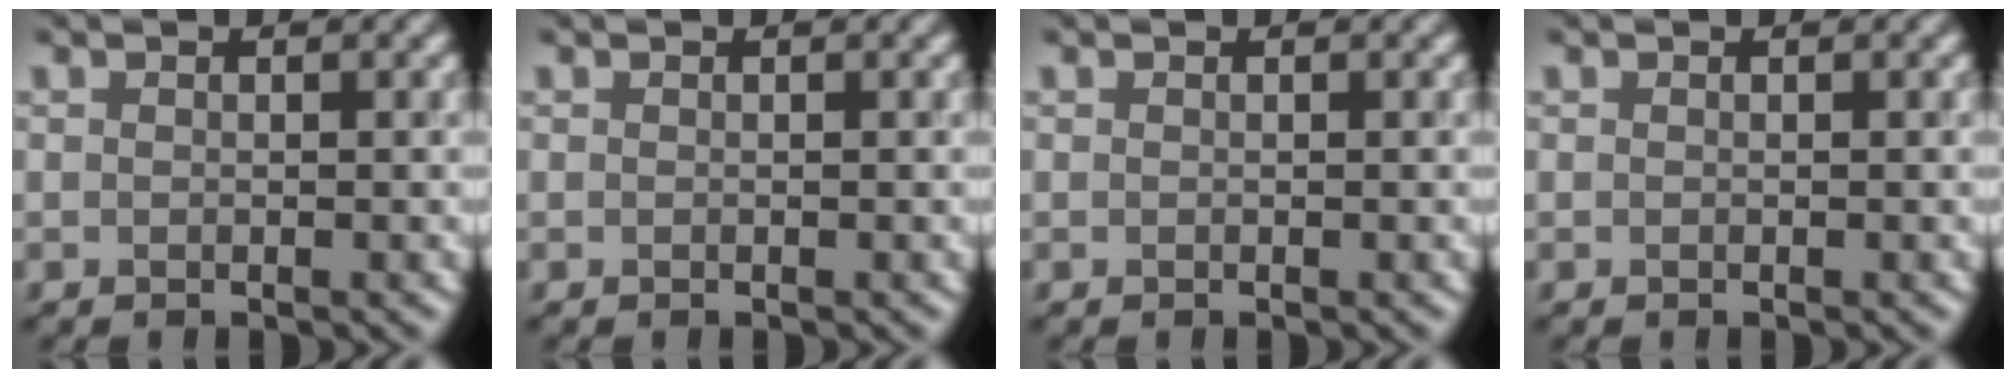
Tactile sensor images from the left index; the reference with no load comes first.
{"total": 0.0}
{"total": 0.0}
{"total": 0.0}